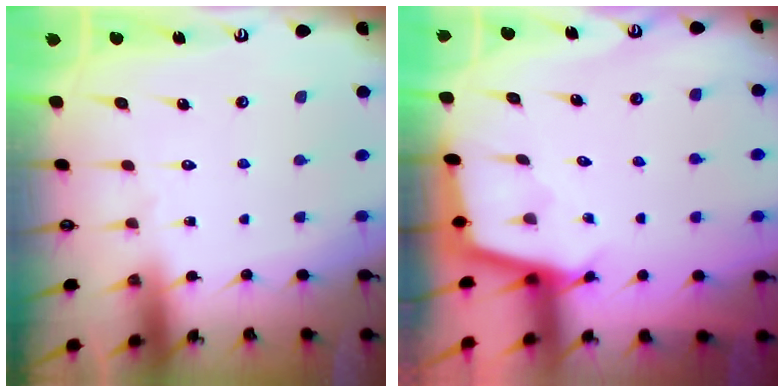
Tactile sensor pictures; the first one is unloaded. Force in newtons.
{"total": 2.2, "press": 2.2, "slide": 0.2}